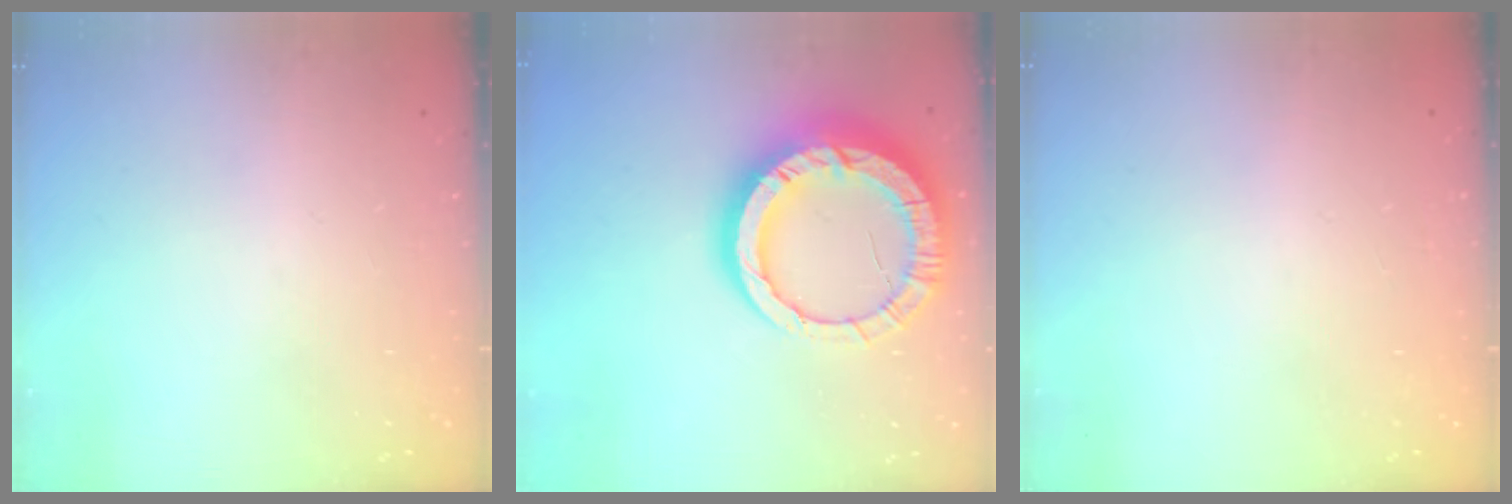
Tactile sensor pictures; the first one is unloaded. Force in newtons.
{"total": 19.3, "press": 19.2, "slide": 1.9}
{"total": 2.5, "press": 2.5, "slide": 0.2}